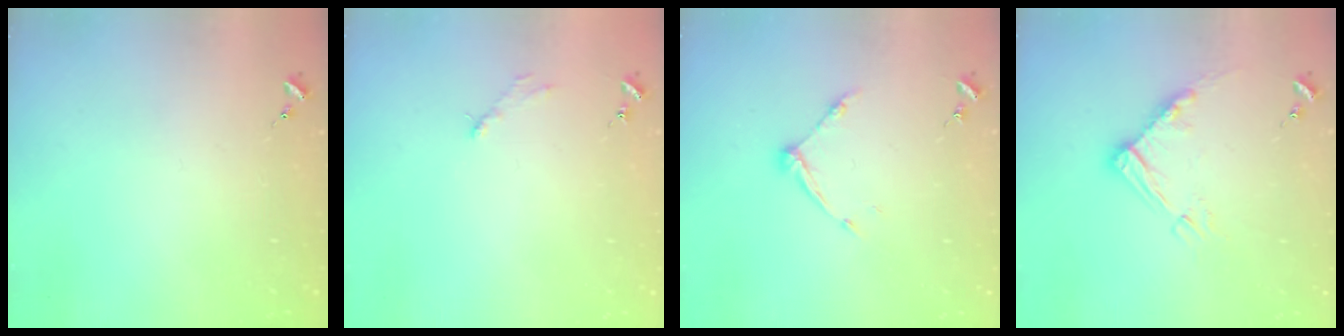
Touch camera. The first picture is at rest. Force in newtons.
{"total": 2.6, "press": 2.6, "slide": 0.3}
{"total": 8.4, "press": 8.4, "slide": 0.5}
{"total": 10.5, "press": 10.4, "slide": 1.2}